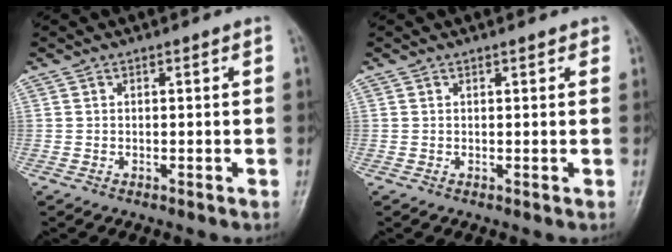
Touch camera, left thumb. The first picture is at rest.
{"total": 1.1, "force": [0.8, 0.5, 0.4], "torque": [-0.001, -0.003, 0.008]}